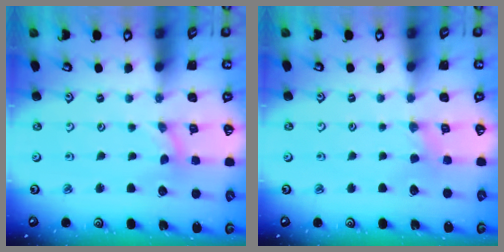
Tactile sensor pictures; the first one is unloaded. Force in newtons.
{"total": 0.8, "press": 0.8, "slide": 0.3}